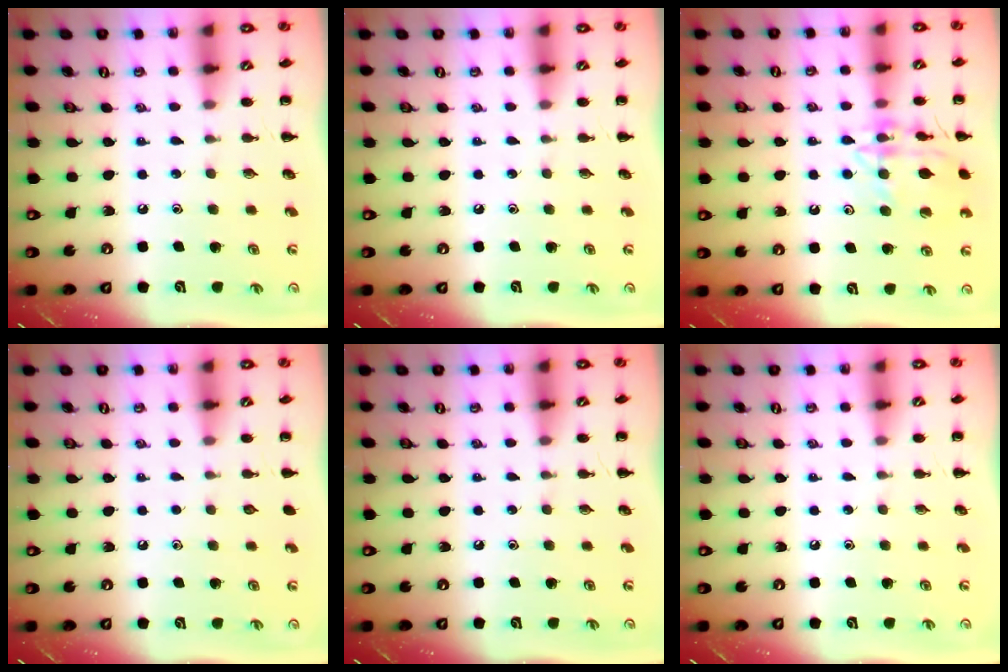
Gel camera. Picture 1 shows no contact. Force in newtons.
{"total": 0.0}
{"total": 15.4, "press": 15.4, "slide": 0.8}
{"total": 0.0}
{"total": 0.0}
{"total": 0.0}